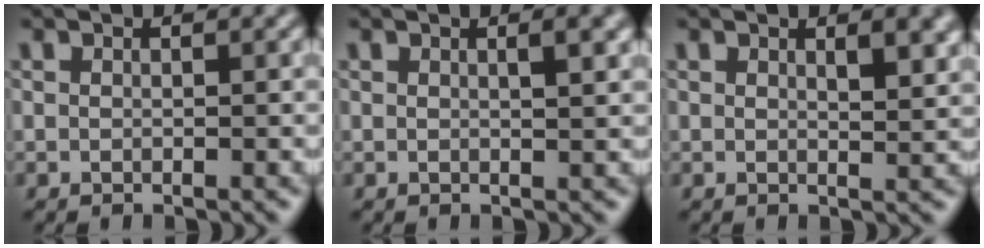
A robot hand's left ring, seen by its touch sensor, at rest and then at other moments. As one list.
[{"total": 2.0, "force": [0.8, 0.6, 1.8], "torque": [-0.016, 0.005, 0.007]}, {"total": 2.6, "force": [1.3, 0.8, 2.2], "torque": [-0.024, -0.001, 0.022]}]